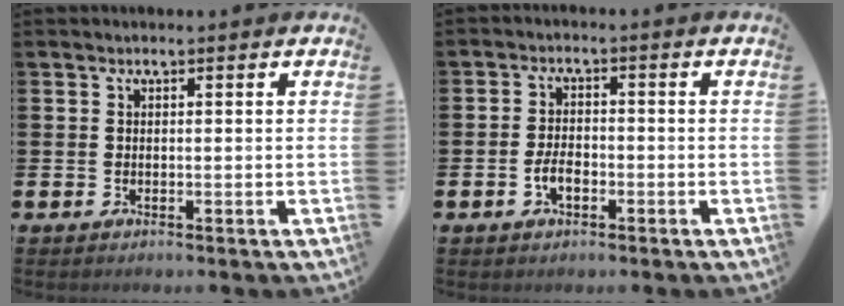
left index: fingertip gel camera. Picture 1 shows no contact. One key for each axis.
{"total": 3.0, "fx": -1.1, "fy": 1.6, "fz": 2.3, "tx": -0.027, "ty": -0.002, "tz": -0.024}